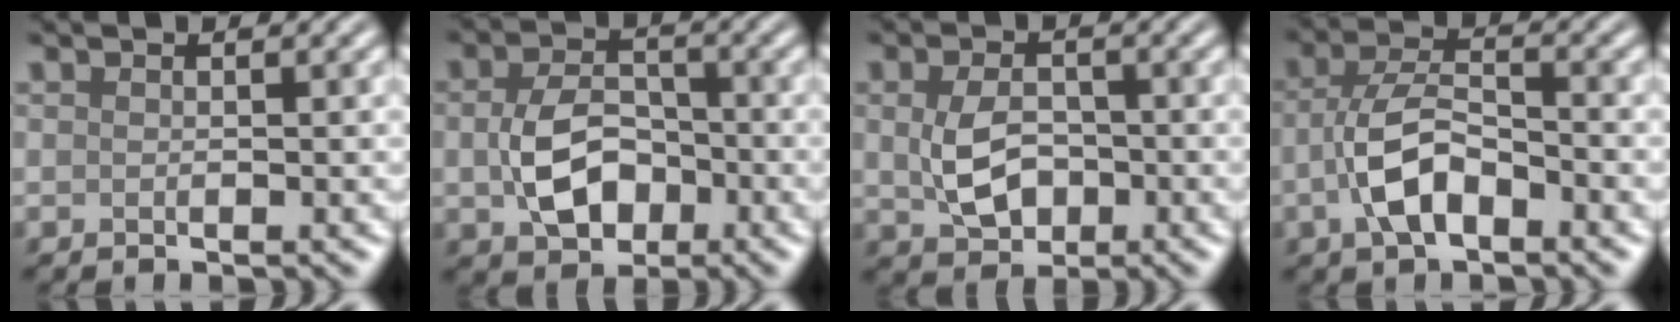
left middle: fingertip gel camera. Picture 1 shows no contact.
{"total": 5.6, "force": [-0.9, 4.0, 3.9], "torque": [-0.081, -0.009, -0.013]}
{"total": 4.3, "force": [-0.3, 3.0, 3.0], "torque": [-0.066, -0.006, -0.002]}
{"total": 5.2, "force": [-1.8, 2.7, 4.1], "torque": [-0.089, 0.005, -0.040]}